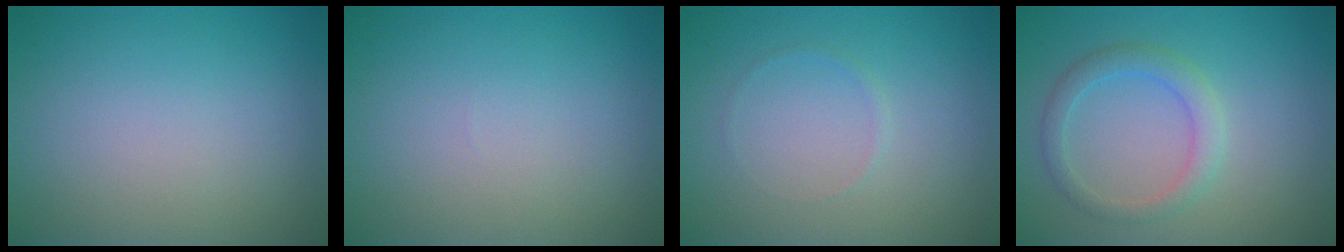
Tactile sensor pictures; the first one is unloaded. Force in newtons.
{"total": 0.0}
{"total": 0.5, "press": 0.5, "slide": 0.1}
{"total": 2.4, "press": 2.4, "slide": 0.1}